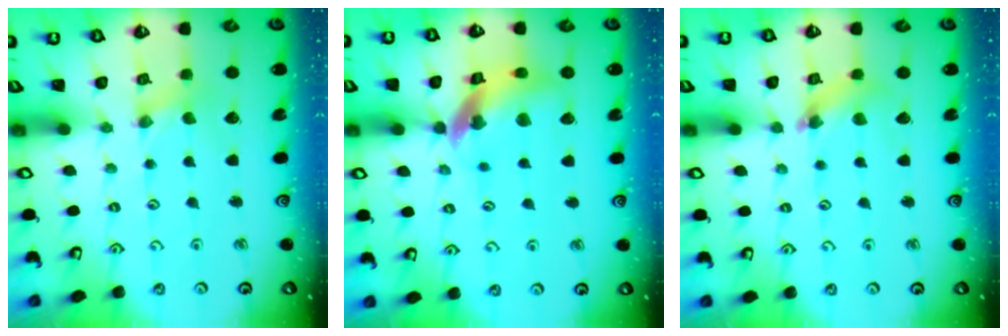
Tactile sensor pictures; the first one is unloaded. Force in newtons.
{"total": 14.3, "press": 14.2, "slide": 1.7}
{"total": 5.9, "press": 5.9, "slide": 0.7}